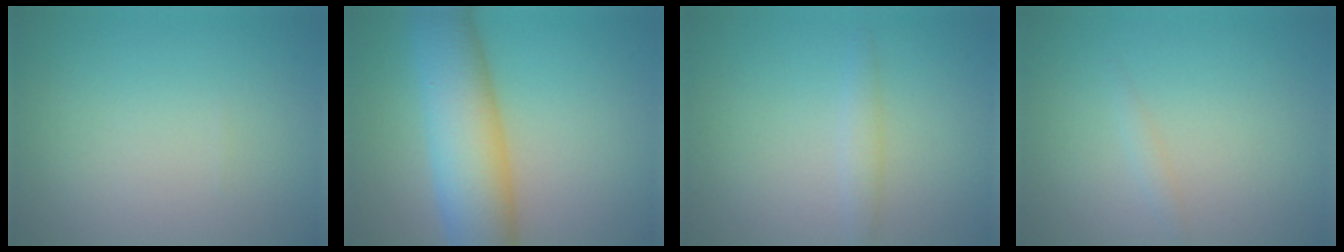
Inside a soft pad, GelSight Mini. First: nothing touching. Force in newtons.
{"total": 9.3, "press": 9.3, "slide": 0.1}
{"total": 1.4, "press": 1.4, "slide": 0.0}
{"total": 0.7, "press": 0.7, "slide": 0.1}